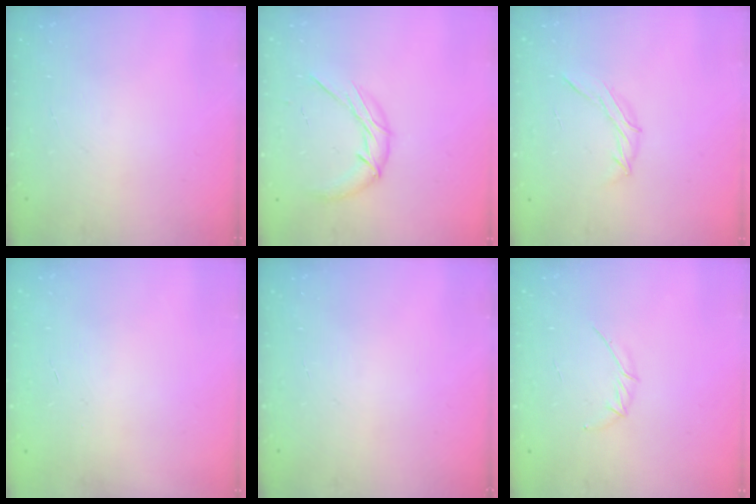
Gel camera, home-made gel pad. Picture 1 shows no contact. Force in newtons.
{"total": 9.8, "press": 9.8, "slide": 0.3}
{"total": 7.2, "press": 7.0, "slide": 1.8}
{"total": 0.0}
{"total": 0.0}
{"total": 4.0, "press": 3.9, "slide": 0.9}